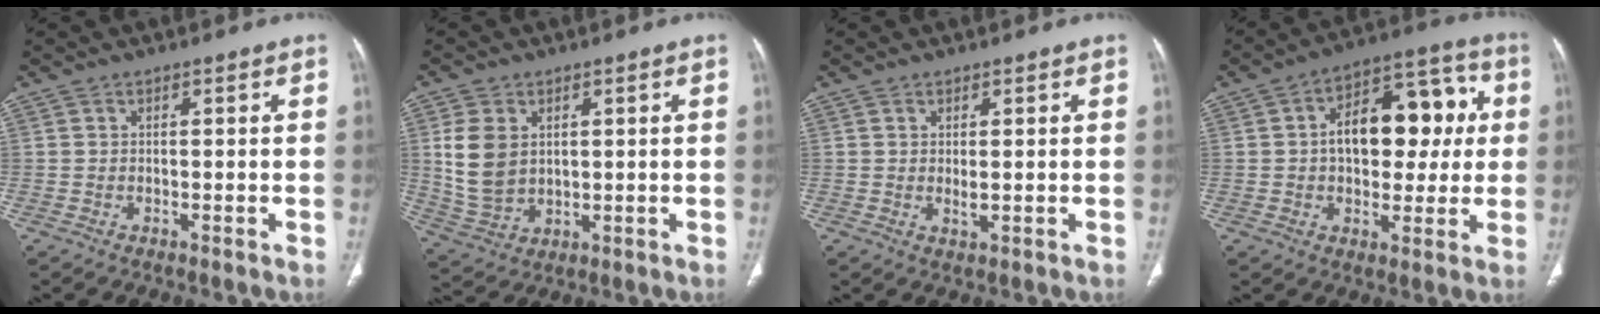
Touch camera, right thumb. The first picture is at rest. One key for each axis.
{"total": 9.3, "fx": 2.1, "fy": 6.6, "fz": 6.1, "tx": -0.114, "ty": -0.009, "tz": 0.055}
{"total": 1.7, "fx": 0.1, "fy": 0.6, "fz": 1.6, "tx": -0.030, "ty": -0.007, "tz": 0.005}
{"total": 17.5, "fx": 1.9, "fy": 10.7, "fz": 13.7, "tx": -0.148, "ty": 0.036, "tz": 0.026}